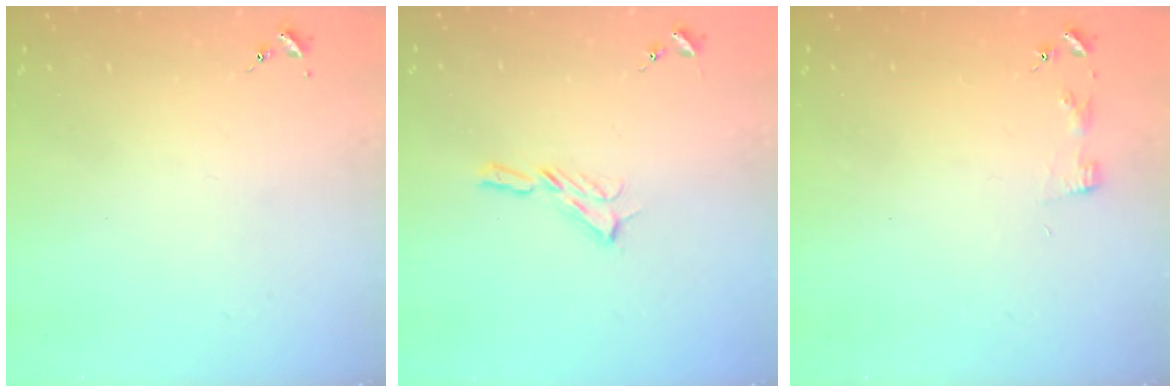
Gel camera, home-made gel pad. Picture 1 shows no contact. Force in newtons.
{"total": 5.9, "press": 5.9, "slide": 0.5}
{"total": 2.9, "press": 2.9, "slide": 0.3}